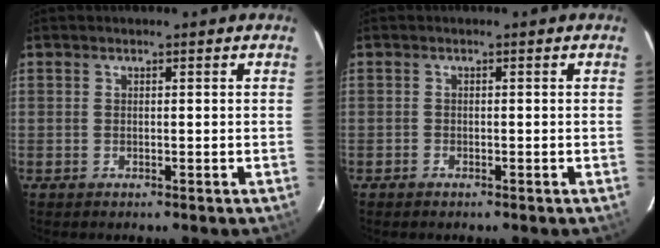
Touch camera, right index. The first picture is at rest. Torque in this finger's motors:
{"motor_torque": [0.07, 0.05, -0.09, -0.01]}